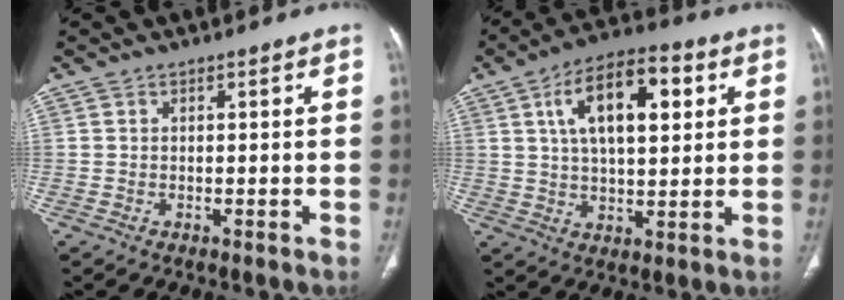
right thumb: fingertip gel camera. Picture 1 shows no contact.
{"total": 15.2, "force": [4.8, 7.1, 12.5], "torque": [-0.188, 0.003, 0.075]}